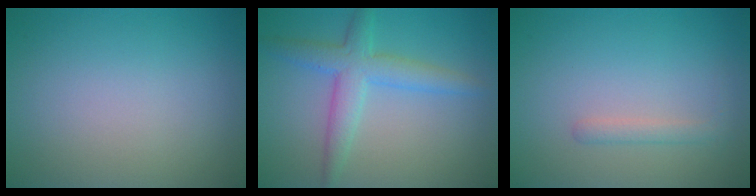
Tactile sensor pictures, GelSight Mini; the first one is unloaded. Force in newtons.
{"total": 4.0, "press": 4.0, "slide": 0.2}
{"total": 1.2, "press": 1.2, "slide": 0.1}